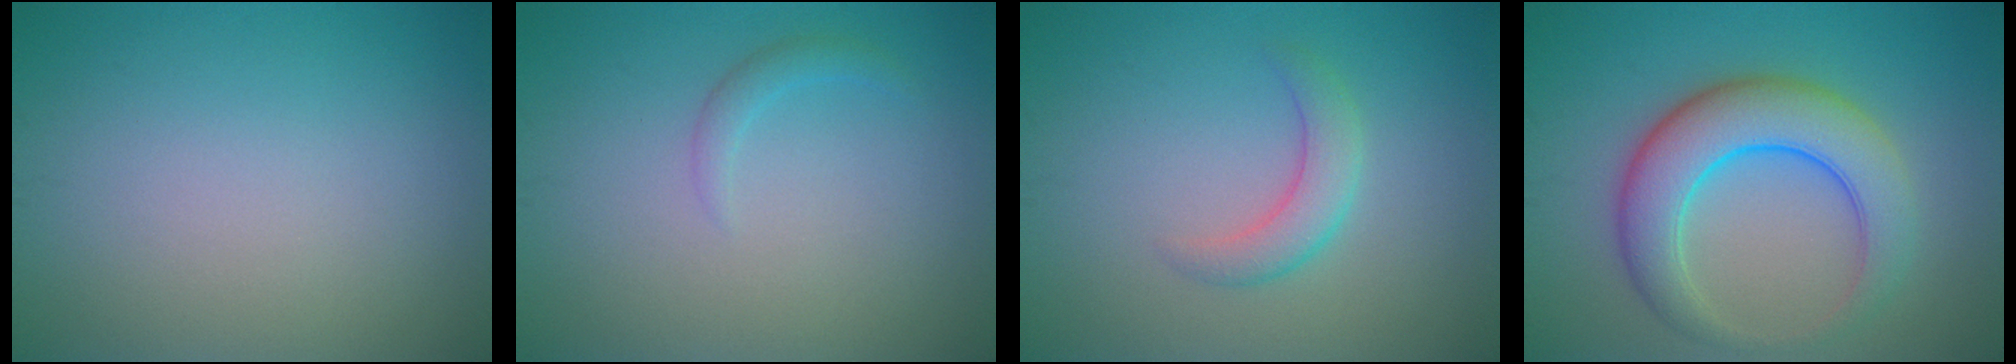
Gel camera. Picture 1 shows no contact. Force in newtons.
{"total": 1.2, "press": 1.1, "slide": 0.1}
{"total": 2.5, "press": 2.5, "slide": 0.1}
{"total": 7.0, "press": 7.0, "slide": 0.2}